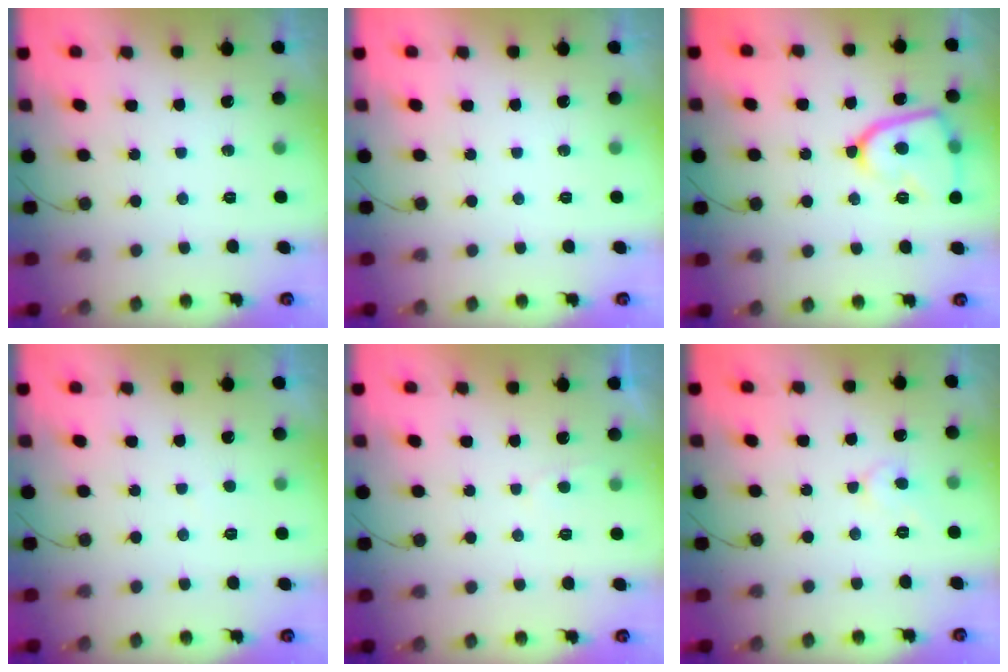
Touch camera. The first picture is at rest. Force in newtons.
{"total": 0.0}
{"total": 13.5, "press": 13.5, "slide": 1.5}
{"total": 1.9, "press": 1.9, "slide": 0.2}
{"total": 1.4, "press": 1.4, "slide": 0.2}
{"total": 4.5, "press": 4.5, "slide": 0.3}